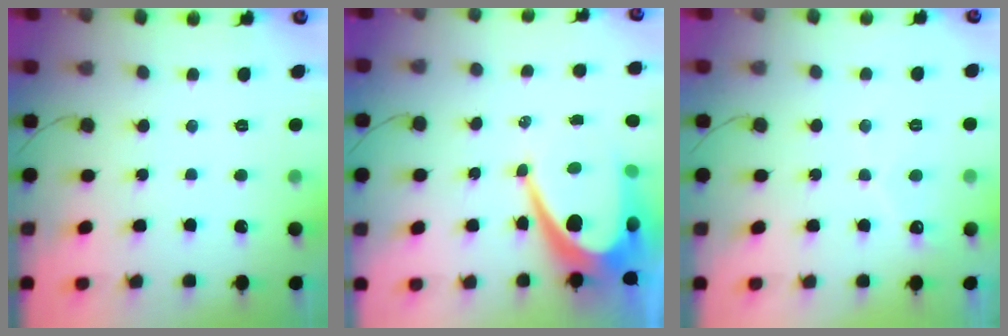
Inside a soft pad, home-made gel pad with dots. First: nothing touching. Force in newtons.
{"total": 15.8, "press": 15.7, "slide": 1.0}
{"total": 3.4, "press": 3.4, "slide": 0.1}